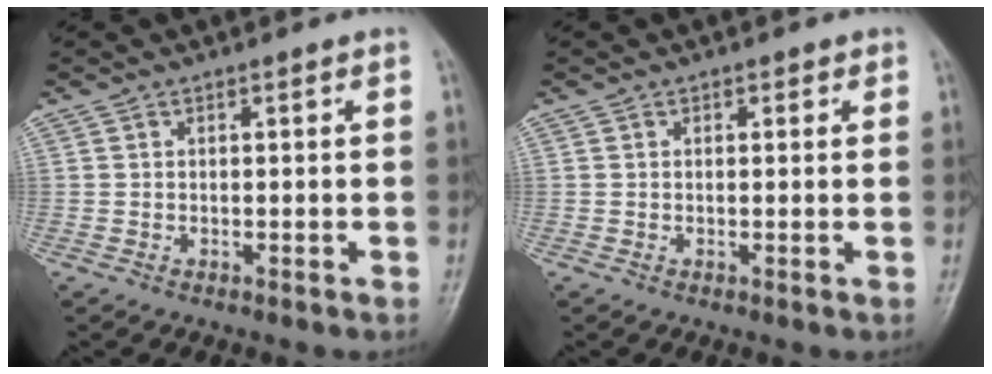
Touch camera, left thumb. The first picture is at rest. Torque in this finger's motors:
{"motor_torque": [-0.10, -0.14, -0.06, -0.13, 0.06]}